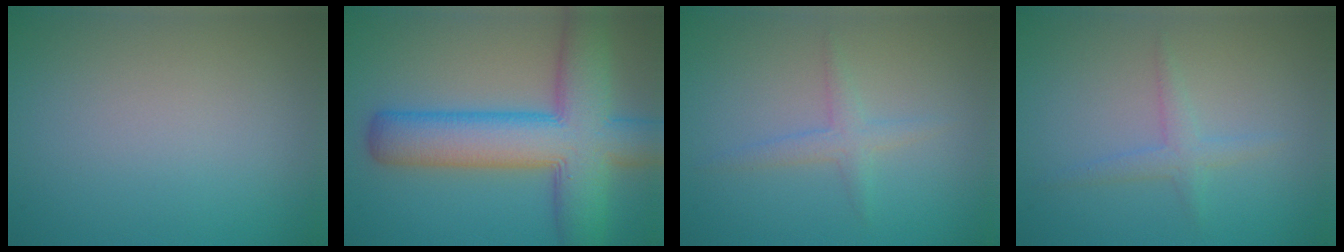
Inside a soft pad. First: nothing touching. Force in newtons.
{"total": 11.1, "press": 11.1, "slide": 0.4}
{"total": 1.8, "press": 1.8, "slide": 0.1}
{"total": 1.7, "press": 1.7, "slide": 0.0}